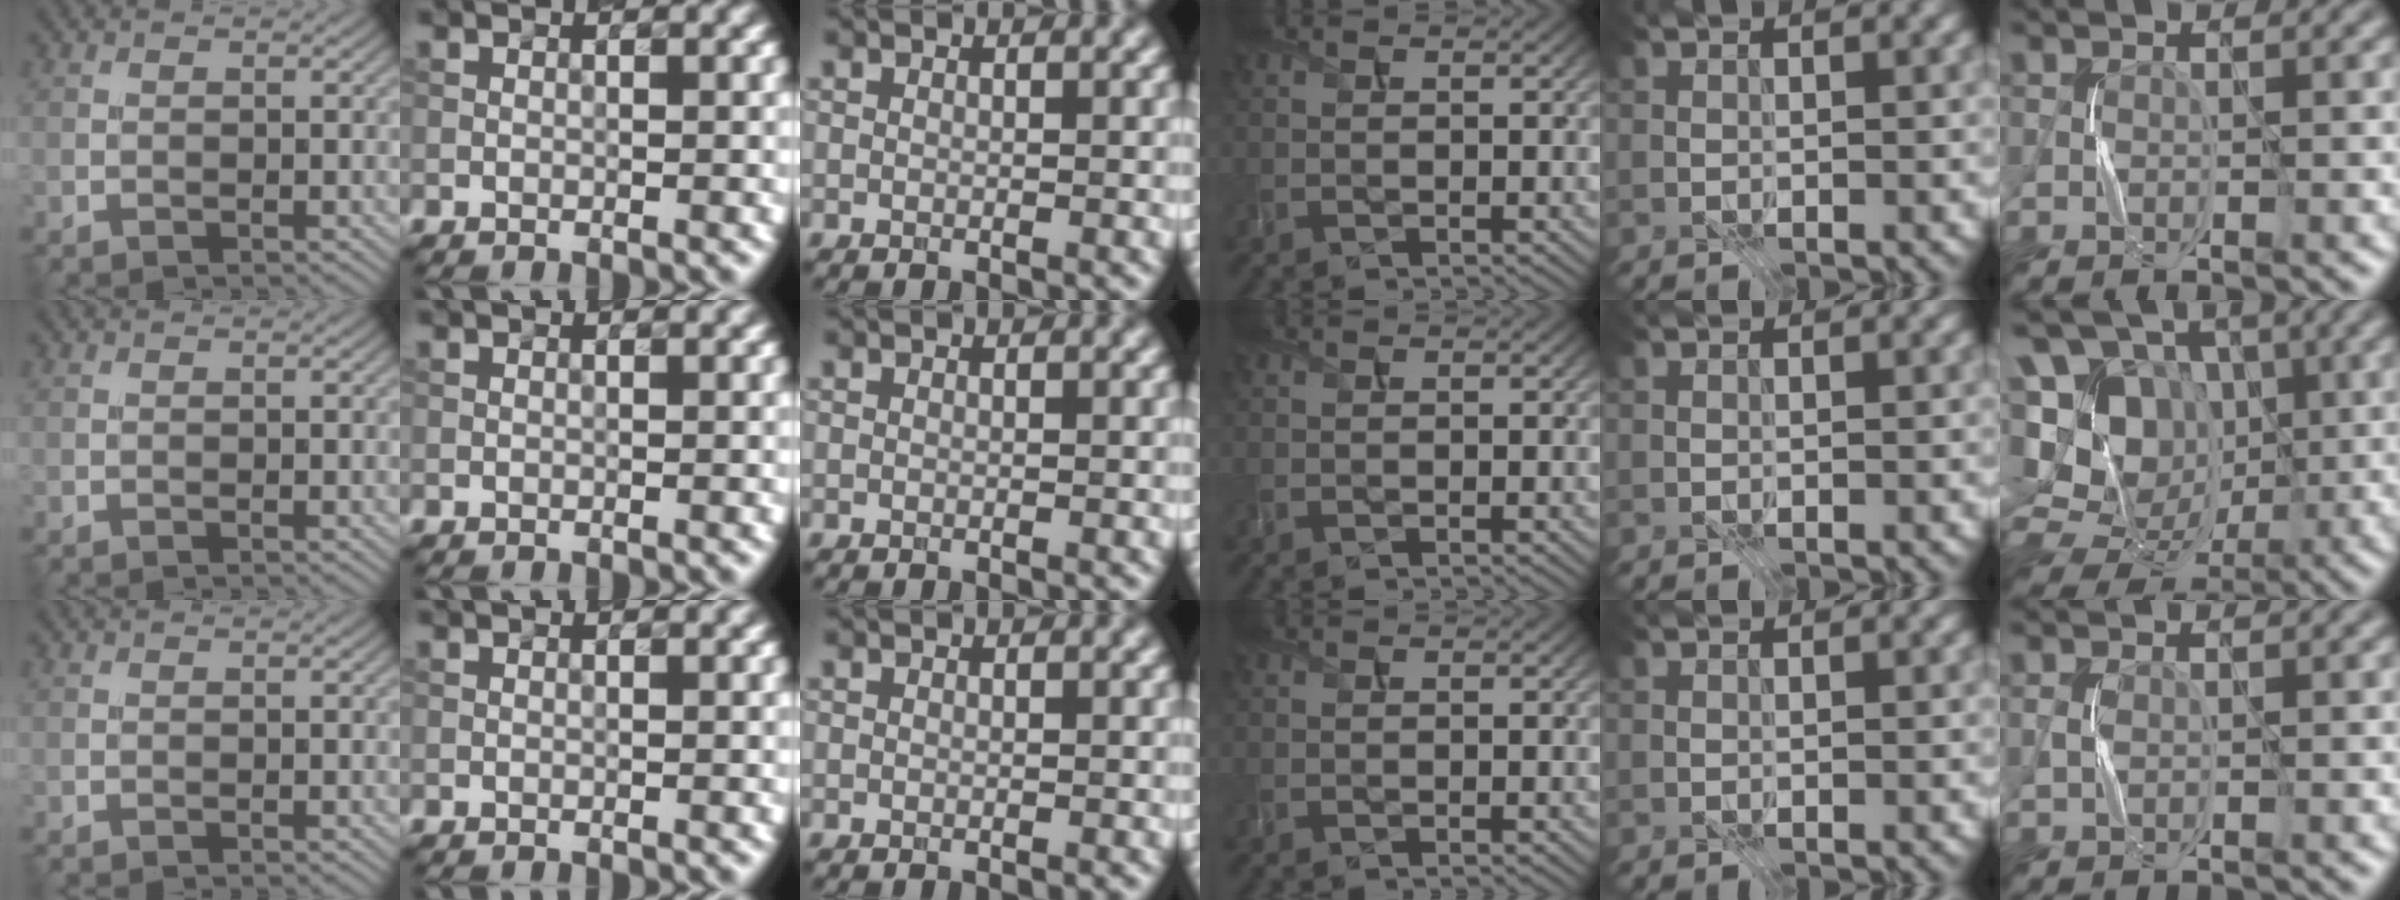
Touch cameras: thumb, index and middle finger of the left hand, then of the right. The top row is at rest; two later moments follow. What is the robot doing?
{"motion": "press", "object": "stapler"}